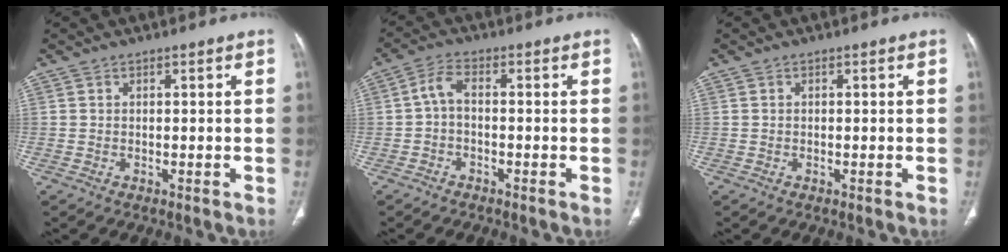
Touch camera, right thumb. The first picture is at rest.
{"total": 3.3, "force": [-0.6, 1.7, 2.7], "torque": [-0.057, 0.017, -0.021]}
{"total": 0.0}